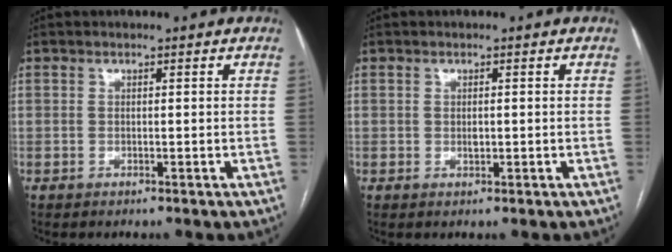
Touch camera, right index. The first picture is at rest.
{"total": 0.9, "force": [-0.1, 0.5, 0.7], "torque": [-0.013, 0.000, 0.000]}